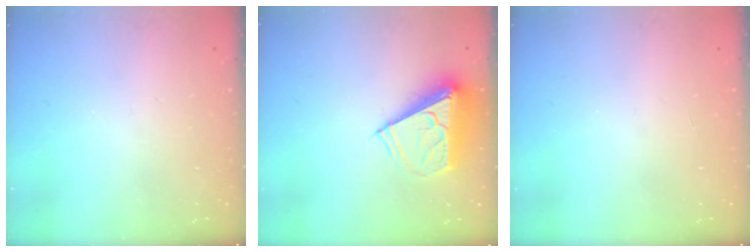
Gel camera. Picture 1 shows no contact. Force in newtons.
{"total": 9.1, "press": 9.1, "slide": 0.5}
{"total": 0.0}